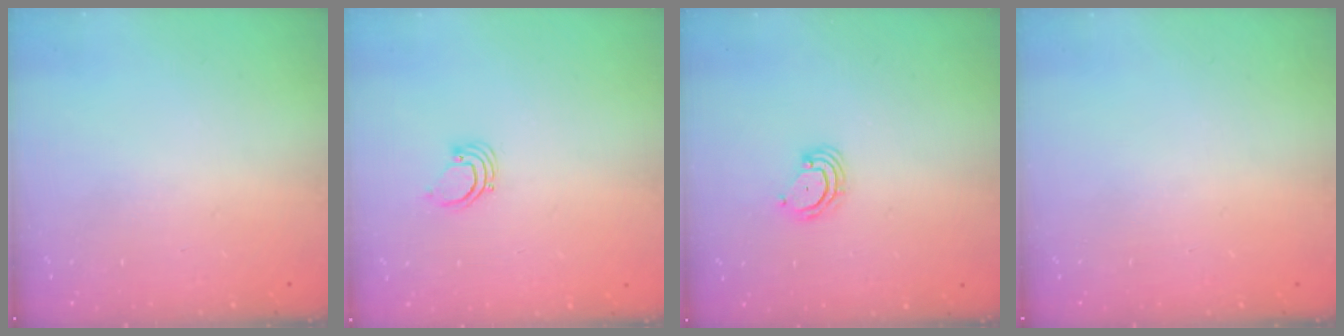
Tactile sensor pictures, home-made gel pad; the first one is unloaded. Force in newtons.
{"total": 2.2, "press": 2.2, "slide": 0.2}
{"total": 4.5, "press": 4.5, "slide": 0.3}
{"total": 0.0}